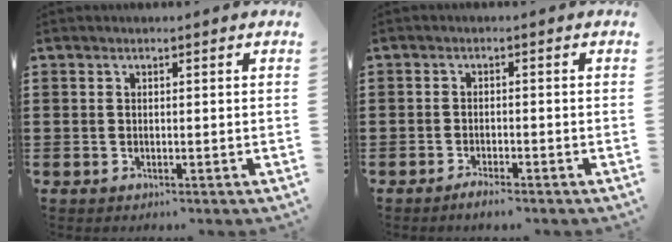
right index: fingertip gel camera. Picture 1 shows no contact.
{"total": 1.6, "force": [-1.5, 0.1, 0.6], "torque": [-0.013, -0.001, -0.027]}